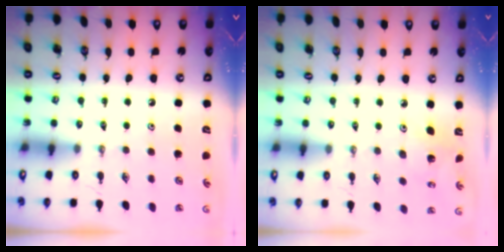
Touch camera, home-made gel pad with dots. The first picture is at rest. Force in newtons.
{"total": 2.8, "press": 2.8, "slide": 0.2}